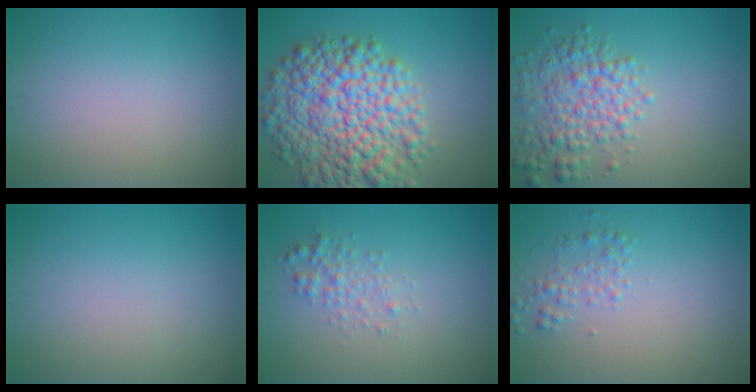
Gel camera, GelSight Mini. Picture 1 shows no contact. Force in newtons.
{"total": 11.1, "press": 11.1, "slide": 0.4}
{"total": 4.7, "press": 4.7, "slide": 0.2}
{"total": 0.0}
{"total": 1.8, "press": 1.8, "slide": 0.0}
{"total": 1.6, "press": 1.6, "slide": 0.0}